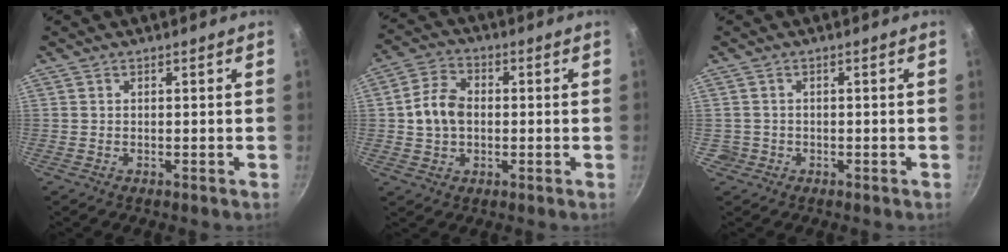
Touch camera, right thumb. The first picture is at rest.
{"total": 8.1, "force": [0.1, 6.1, 5.3], "torque": [-0.085, 0.020, -0.006]}
{"total": 1.7, "force": [-0.5, 1.6, 0.1], "torque": [0.007, 0.013, -0.001]}